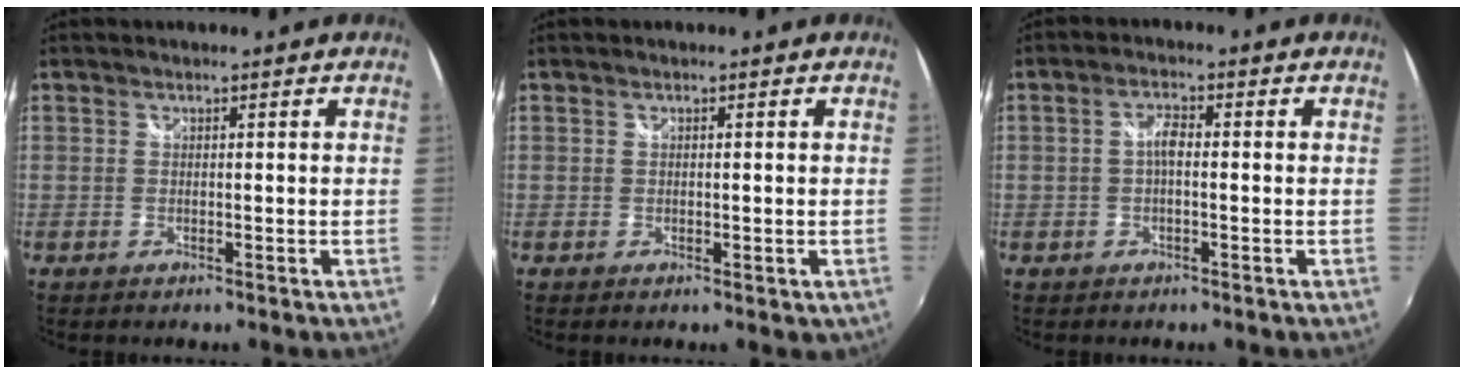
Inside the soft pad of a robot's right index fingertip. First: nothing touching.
{"total": 0.8, "force": [-0.2, 0.6, 0.5], "torque": [-0.007, -0.002, -0.003]}
{"total": 2.4, "force": [-0.5, 0.9, 2.1], "torque": [-0.044, 0.007, -0.010]}